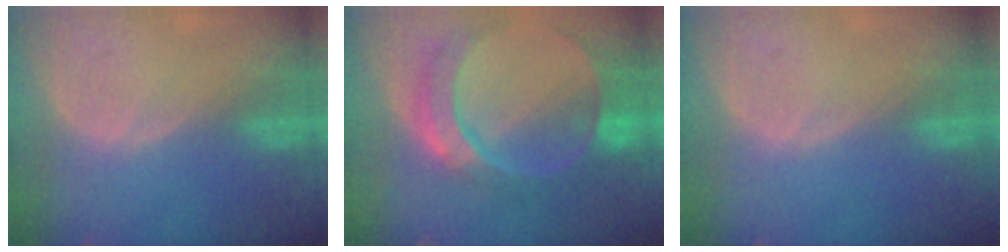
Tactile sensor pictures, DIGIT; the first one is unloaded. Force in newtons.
{"total": 10.8, "press": 9.2, "slide": 5.7}
{"total": 0.0}